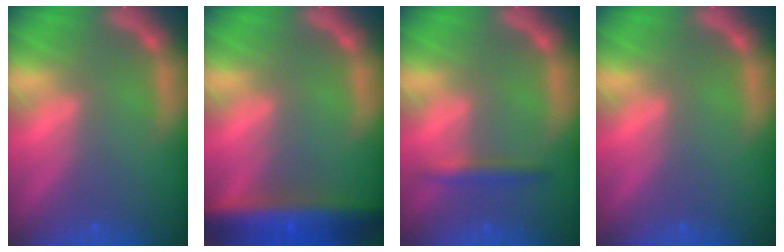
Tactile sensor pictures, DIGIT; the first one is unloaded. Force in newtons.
{"total": 8.6}
{"total": 1.9}
{"total": 0.0}